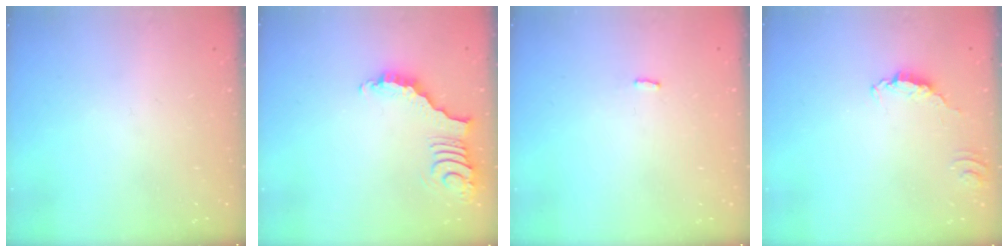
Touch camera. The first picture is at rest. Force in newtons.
{"total": 3.9, "press": 3.9, "slide": 0.6}
{"total": 2.5, "press": 2.5, "slide": 0.4}
{"total": 1.7, "press": 1.7, "slide": 0.2}